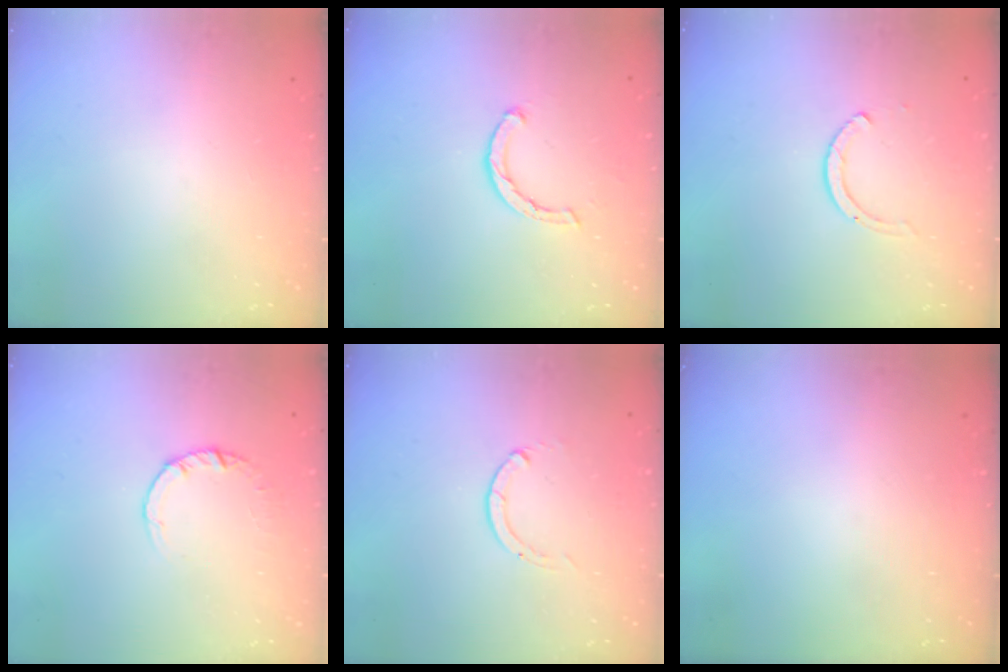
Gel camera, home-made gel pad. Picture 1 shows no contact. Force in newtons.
{"total": 2.1, "press": 2.1, "slide": 0.1}
{"total": 2.6, "press": 2.6, "slide": 0.3}
{"total": 2.5, "press": 2.5, "slide": 0.2}
{"total": 0.0}
{"total": 0.0}